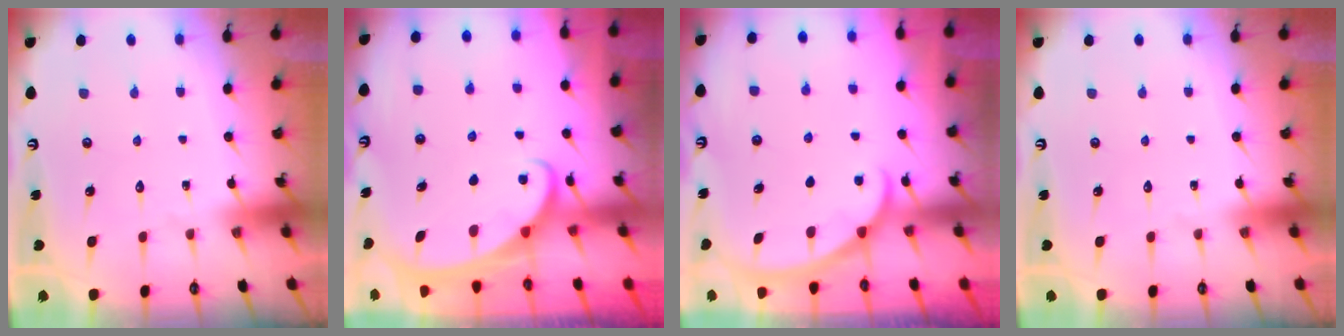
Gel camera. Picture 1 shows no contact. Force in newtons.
{"total": 2.2, "press": 2.2, "slide": 0.3}
{"total": 1.9, "press": 1.9, "slide": 0.1}
{"total": 0.0}